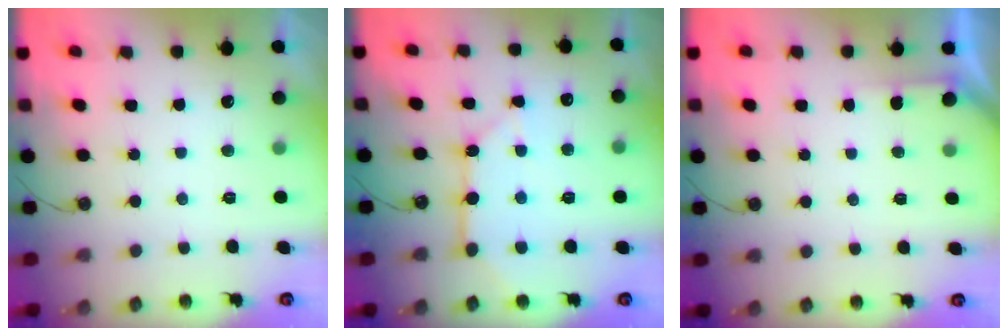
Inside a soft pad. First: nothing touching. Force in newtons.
{"total": 9.3, "press": 9.3, "slide": 0.2}
{"total": 1.5, "press": 1.5, "slide": 0.2}